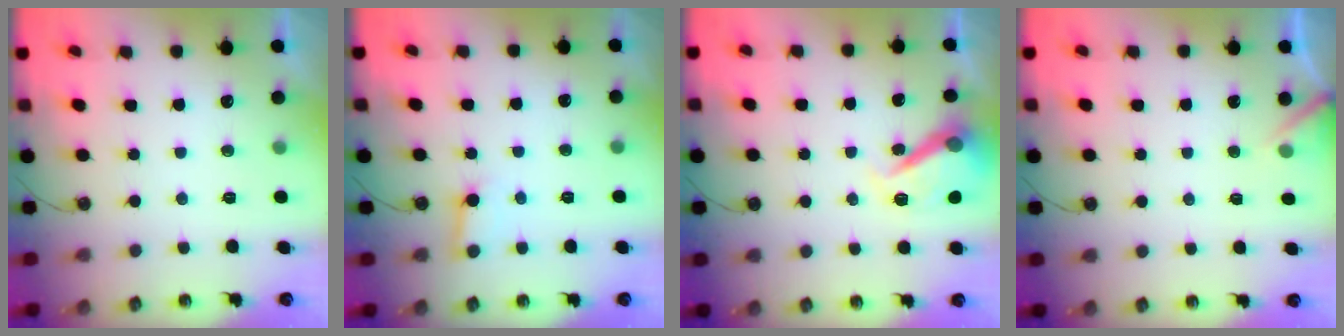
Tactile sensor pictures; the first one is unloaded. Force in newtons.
{"total": 4.0, "press": 3.9, "slide": 0.4}
{"total": 13.4, "press": 13.3, "slide": 1.2}
{"total": 4.7, "press": 4.6, "slide": 0.6}